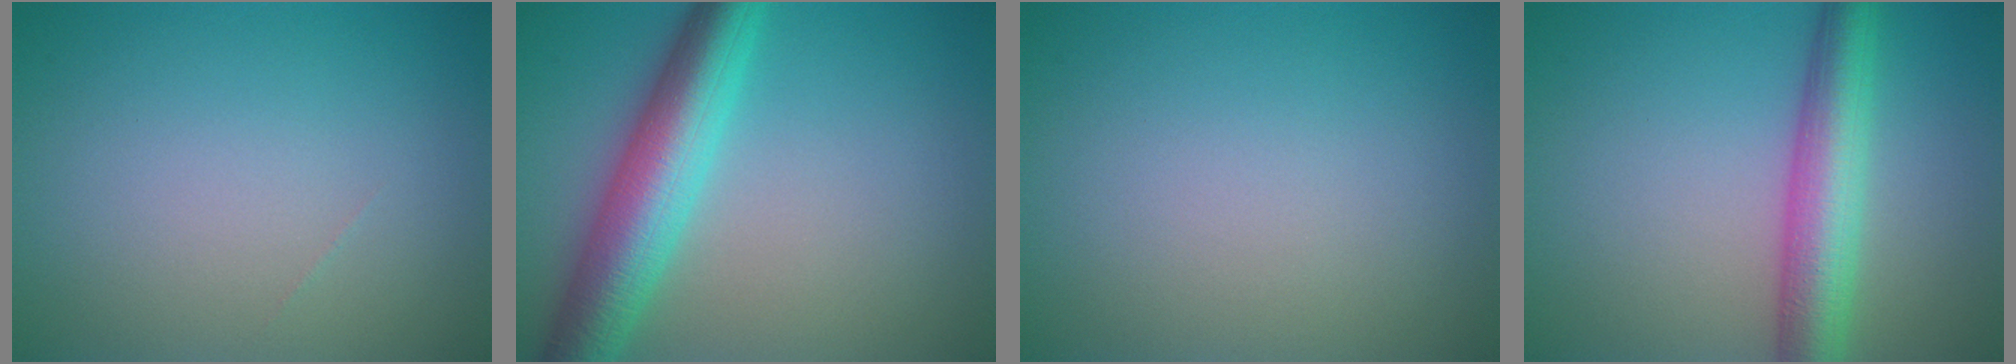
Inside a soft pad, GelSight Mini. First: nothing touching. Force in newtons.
{"total": 7.4, "press": 7.4, "slide": 0.2}
{"total": 0.0}
{"total": 5.9, "press": 5.9, "slide": 0.2}